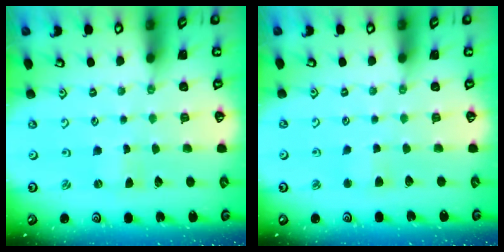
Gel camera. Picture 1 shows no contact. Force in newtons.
{"total": 2.9, "press": 2.8, "slide": 0.4}